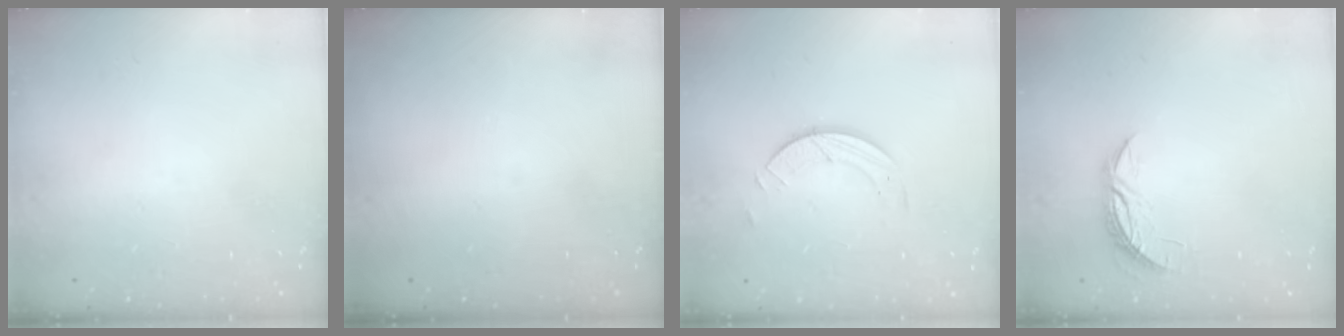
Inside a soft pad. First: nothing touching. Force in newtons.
{"total": 0.0}
{"total": 4.0, "press": 4.0, "slide": 0.4}
{"total": 5.2, "press": 5.2, "slide": 0.3}